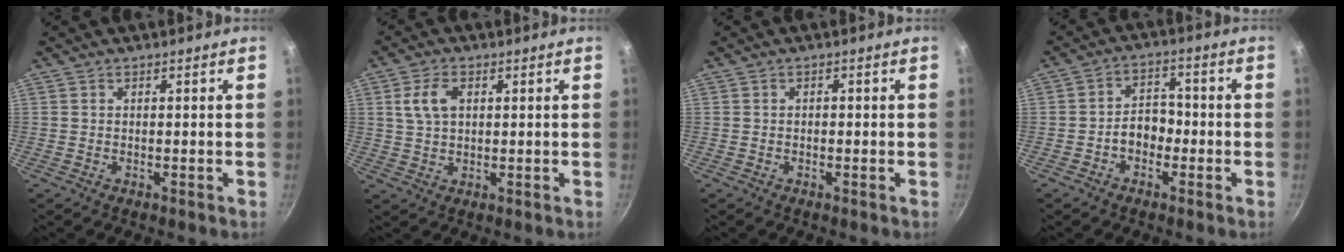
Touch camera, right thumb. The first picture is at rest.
{"total": 5.5, "force": [1.6, 3.4, 4.0], "torque": [-0.080, 0.002, 0.030]}
{"total": 0.7, "force": [-0.1, 0.5, 0.5], "torque": [-0.004, 0.004, -0.002]}
{"total": 5.7, "force": [-1.8, 4.1, 3.4], "torque": [-0.034, 0.027, -0.042]}